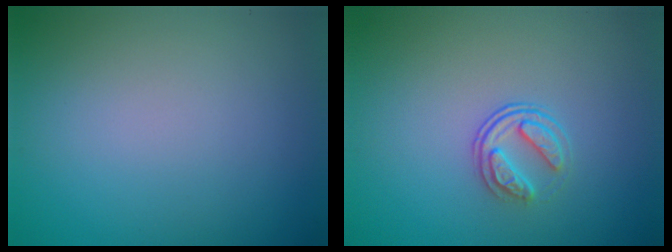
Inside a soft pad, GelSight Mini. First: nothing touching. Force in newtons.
{"total": 2.3, "press": 1.7, "slide": 1.6}